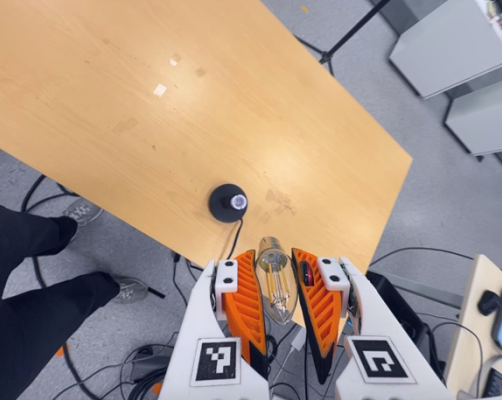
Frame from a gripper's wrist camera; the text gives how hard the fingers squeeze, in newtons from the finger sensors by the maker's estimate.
{"total": 20.5, "left": 21.9, "right": 19.2}